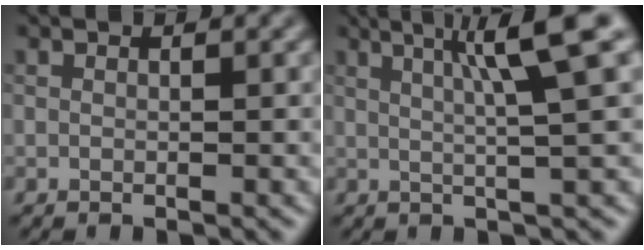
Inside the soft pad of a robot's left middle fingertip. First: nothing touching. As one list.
[{"total": 6.9, "force": [2.5, 0.9, 6.4], "torque": [-0.082, 0.020, 0.039]}]